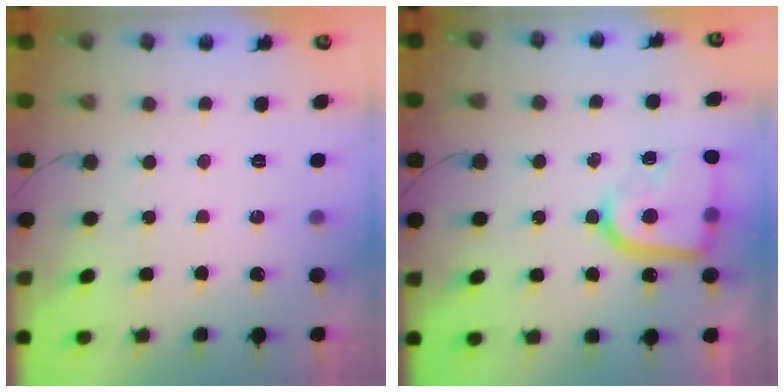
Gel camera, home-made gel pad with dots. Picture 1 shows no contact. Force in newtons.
{"total": 15.2, "press": 15.1, "slide": 1.5}